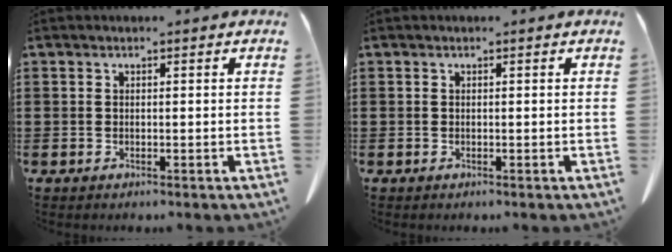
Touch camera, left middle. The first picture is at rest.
{"total": 0.0}